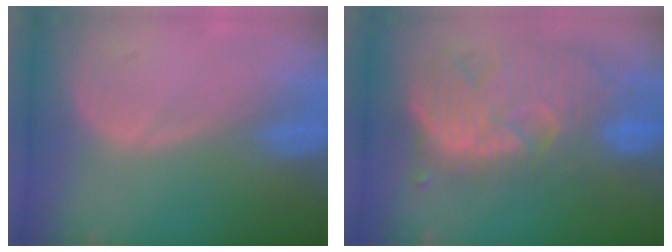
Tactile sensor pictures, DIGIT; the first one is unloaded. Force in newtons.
{"total": 12.4, "press": 11.1, "slide": 5.5}